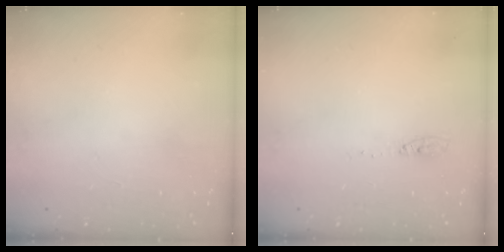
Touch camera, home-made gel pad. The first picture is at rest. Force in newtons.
{"total": 4.6, "press": 4.4, "slide": 1.3}